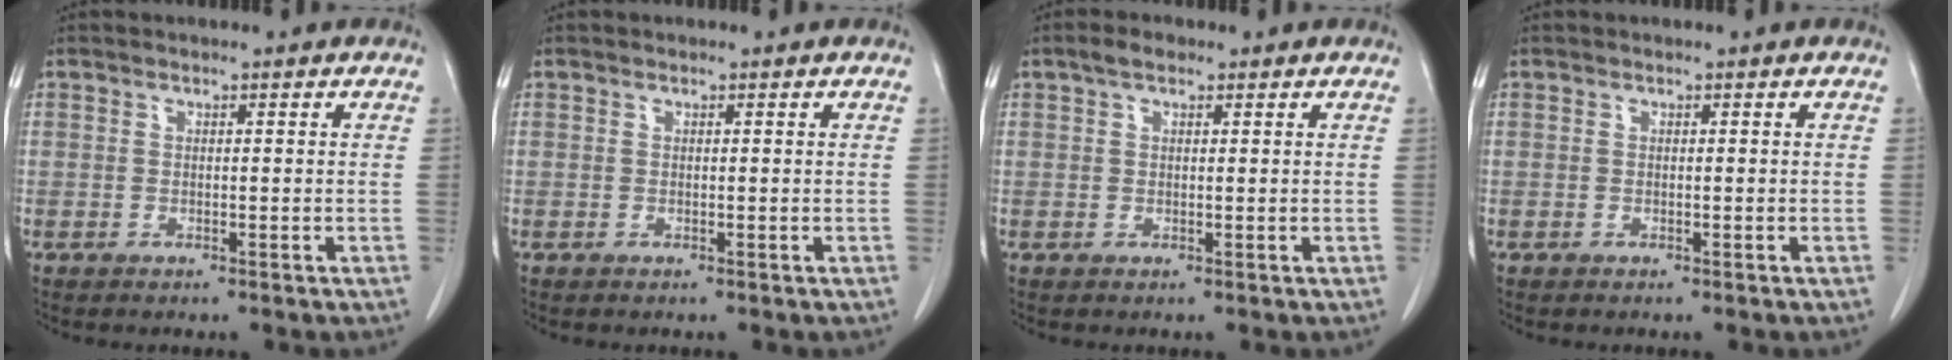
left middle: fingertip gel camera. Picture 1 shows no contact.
{"total": 0.0}
{"total": 2.2, "force": [1.4, 1.0, 1.4], "torque": [-0.029, 0.011, 0.024]}
{"total": 0.0}